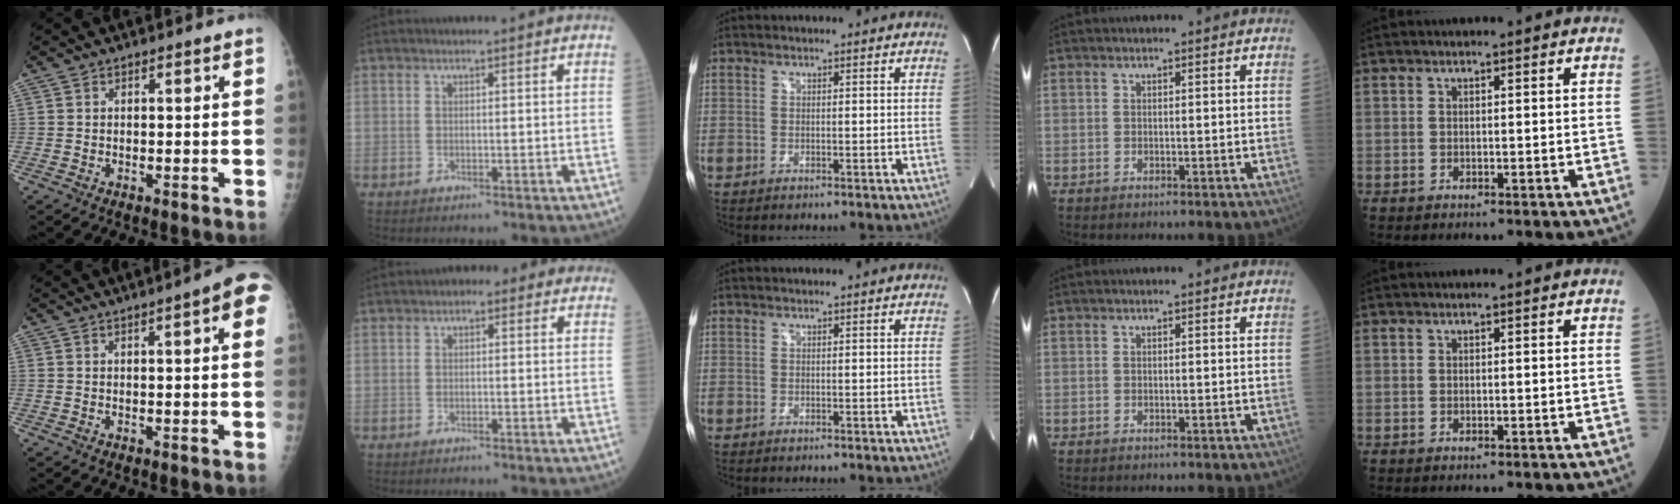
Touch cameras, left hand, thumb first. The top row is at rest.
{"thumb": {"total": 6.9, "force": [2.4, 1.2, 6.4], "torque": [-0.068, 0.005, 0.022]}, "index": {"total": 2.3, "force": [0.6, 1.4, 1.7], "torque": [-0.015, 0.015, -0.006]}}